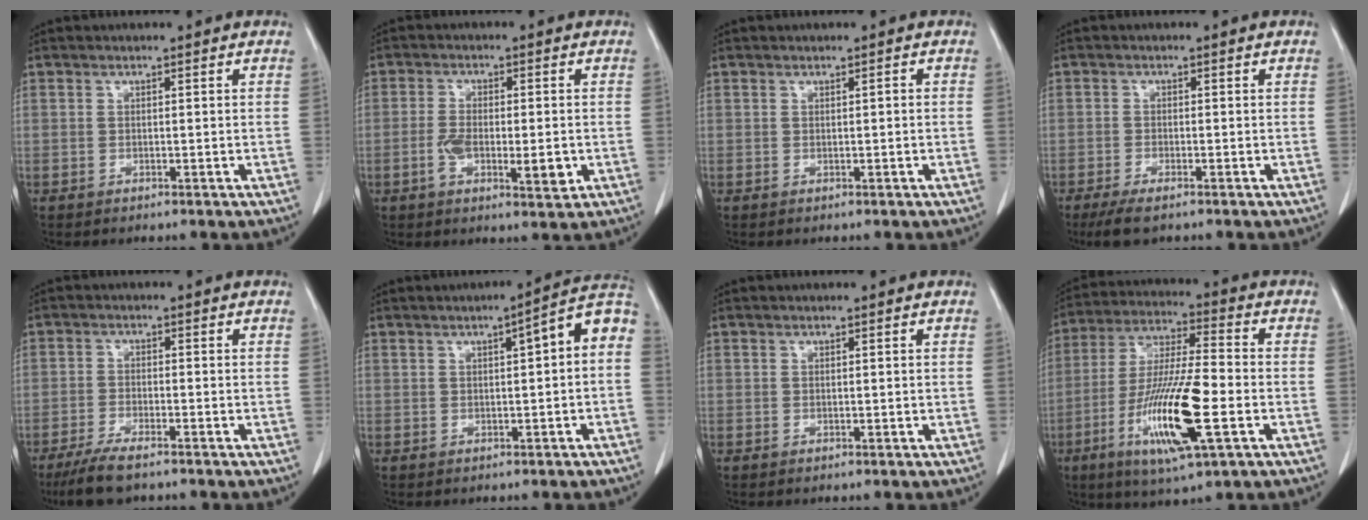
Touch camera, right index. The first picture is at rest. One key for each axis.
{"total": 6.8, "fx": -1.8, "fy": 2.2, "fz": 6.2, "tx": -0.107, "ty": -0.006, "tz": -0.026}
{"total": 0.0}
{"total": 4.3, "fx": -3.2, "fy": 0.9, "fz": 2.7, "tx": -0.054, "ty": -0.009, "tz": -0.054}
{"total": 6.4, "fx": -5.0, "fy": 1.0, "fz": 3.8, "tx": -0.076, "ty": -0.017, "tz": -0.089}
{"total": 6.3, "fx": 0.8, "fy": 0.9, "fz": 6.2, "tx": -0.077, "ty": 0.023, "tz": 0.003}
{"total": 0.0}
{"total": 16.4, "fx": -5.4, "fy": 1.9, "fz": 15.3, "tx": -0.302, "ty": -0.020, "tz": -0.095}